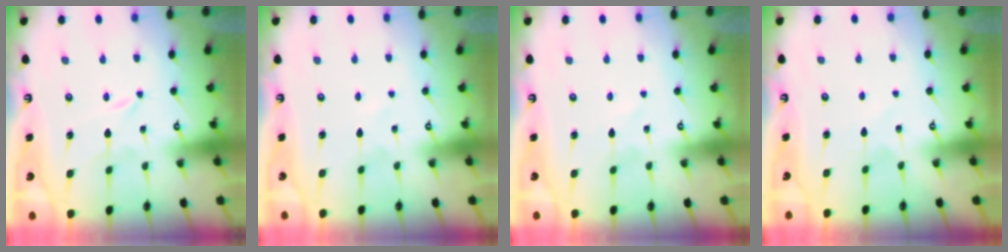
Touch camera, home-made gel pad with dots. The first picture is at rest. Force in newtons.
{"total": 0.0}
{"total": 0.6, "press": 0.6, "slide": 0.1}
{"total": 2.8, "press": 2.8, "slide": 0.3}